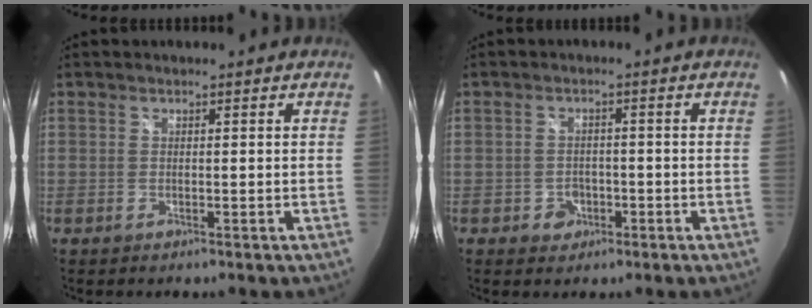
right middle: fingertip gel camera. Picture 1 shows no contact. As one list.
[{"total": 3.2, "force": [-1.4, 2.8, 0.7], "torque": [-0.019, 0.006, -0.018]}]